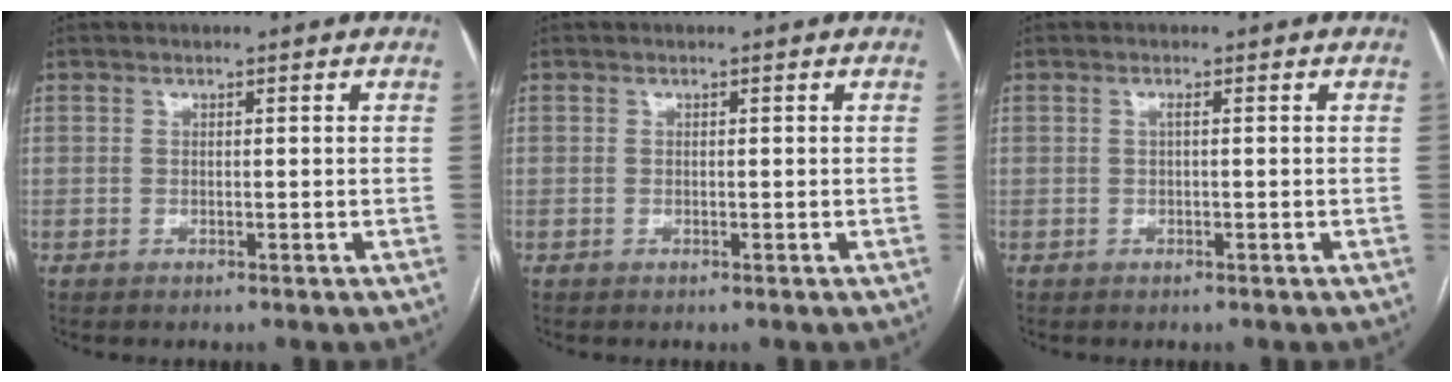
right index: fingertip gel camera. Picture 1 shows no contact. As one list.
[{"total": 0.0}, {"total": 0.6, "force": [0.0, 0.0, 0.6], "torque": [-0.011, 0.002, -0.001]}]